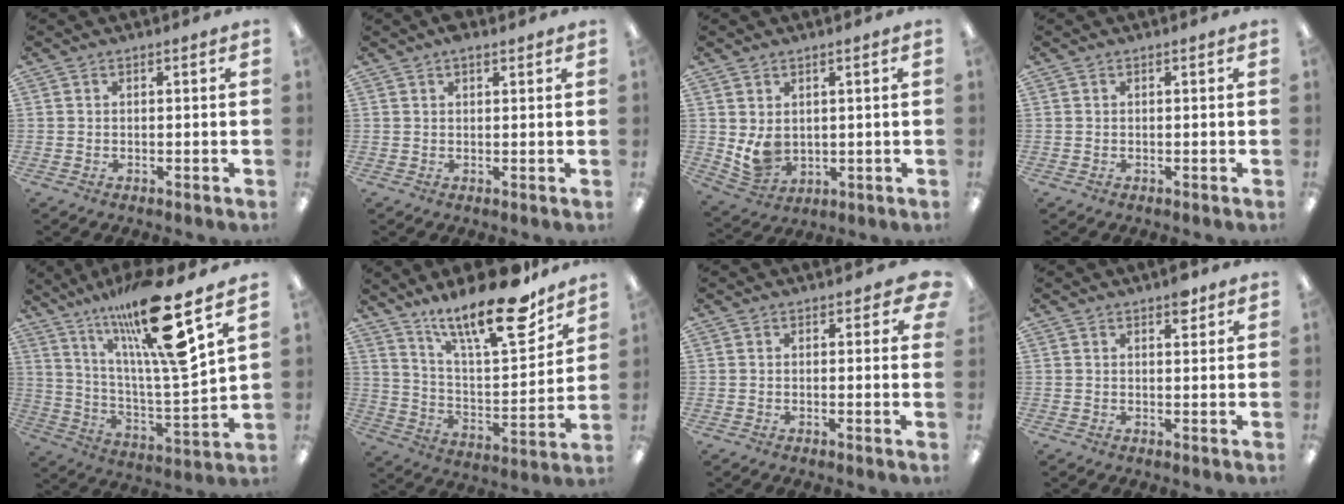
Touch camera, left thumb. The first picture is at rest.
{"total": 2.6, "force": [1.7, 0.9, 1.7], "torque": [-0.029, -0.001, 0.028]}
{"total": 5.8, "force": [1.8, 4.5, 3.2], "torque": [-0.062, -0.010, 0.036]}
{"total": 0.0}
{"total": 23.4, "force": [16.2, 3.1, 16.6], "torque": [-0.299, -0.083, 0.253]}
{"total": 22.2, "force": [16.6, 5.5, 13.8], "torque": [-0.223, -0.109, 0.272]}
{"total": 2.5, "force": [1.2, 1.3, 1.8], "torque": [-0.014, -0.004, 0.016]}
{"total": 3.4, "force": [2.3, 1.4, 2.1], "torque": [-0.013, -0.009, 0.033]}